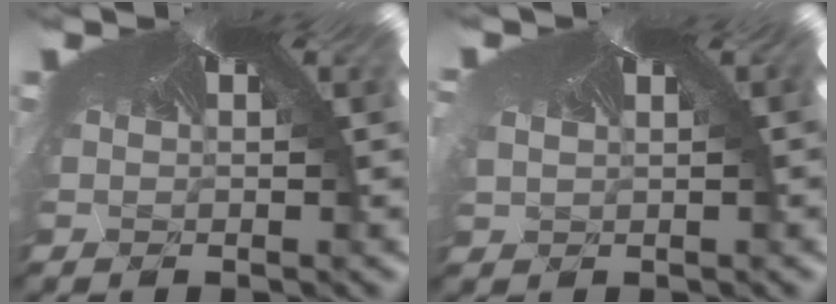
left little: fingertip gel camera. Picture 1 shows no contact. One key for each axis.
{"total": 1.4, "fx": 0.4, "fy": 0.5, "fz": 1.3, "tx": -0.043, "ty": 0.004, "tz": 0.015}